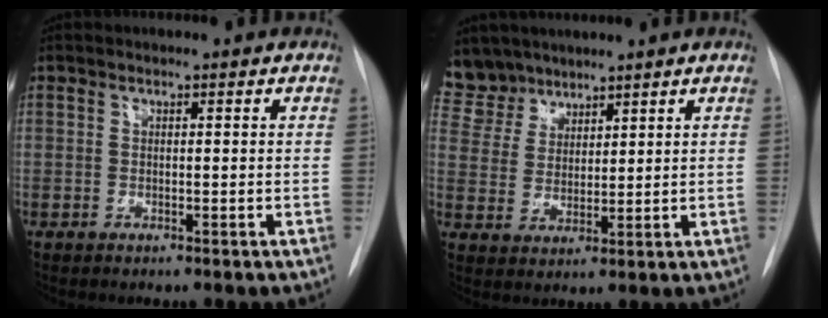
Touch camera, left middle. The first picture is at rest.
{"total": 7.0, "force": [6.2, 3.3, 0.0], "torque": [0.005, 0.005, 0.131]}